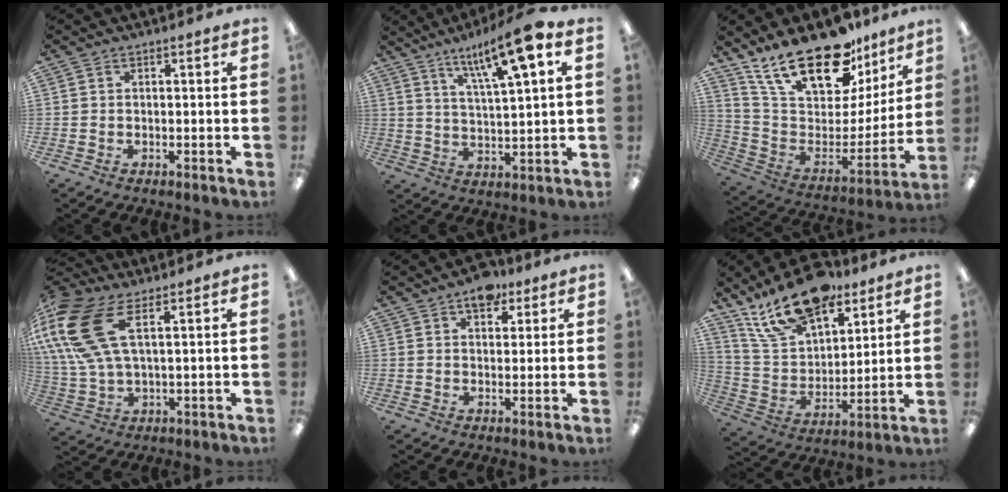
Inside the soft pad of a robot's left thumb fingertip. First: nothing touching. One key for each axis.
{"total": 13.0, "fx": 8.3, "fy": 2.6, "fz": 9.6, "tx": -0.161, "ty": -0.037, "tz": 0.134}
{"total": 23.8, "fx": 17.3, "fy": 10.4, "fz": 12.6, "tx": -0.219, "ty": -0.111, "tz": 0.310}
{"total": 17.7, "fx": 7.8, "fy": 7.6, "fz": 14.0, "tx": -0.312, "ty": -0.021, "tz": 0.135}
{"total": 6.5, "fx": 4.4, "fy": 3.6, "fz": 3.1, "tx": -0.024, "ty": -0.019, "tz": 0.072}
{"total": 19.5, "fx": 13.9, "fy": 9.6, "fz": 9.7, "tx": -0.175, "ty": -0.072, "tz": 0.249}